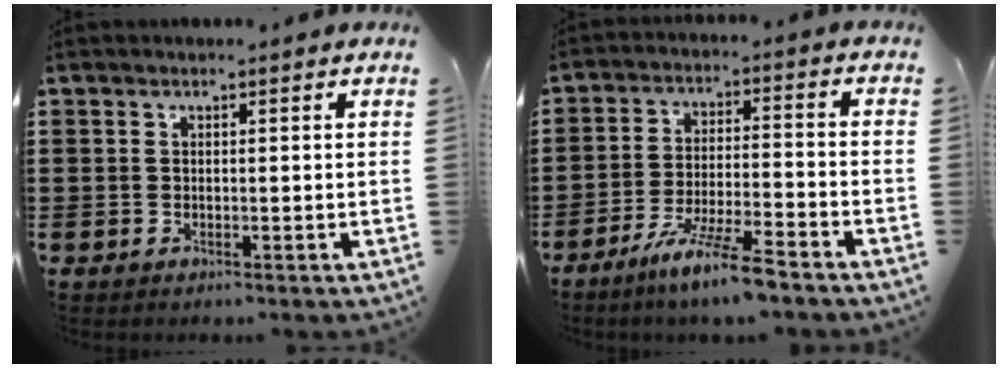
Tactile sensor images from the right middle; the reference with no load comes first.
{"total": 7.7, "force": [-6.1, -0.1, 4.6], "torque": [-0.092, -0.013, -0.114]}